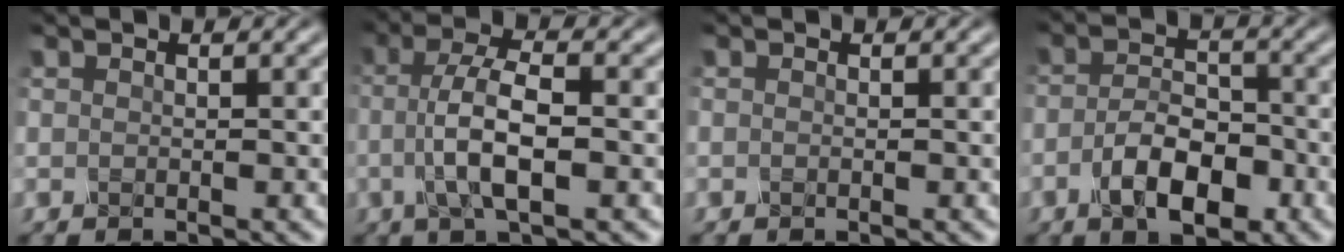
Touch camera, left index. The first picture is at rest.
{"total": 5.4, "force": [-0.9, 1.7, 5.1], "torque": [-0.100, 0.002, -0.025]}
{"total": 0.0}
{"total": 5.4, "force": [-2.5, 2.7, 4.0], "torque": [-0.069, -0.001, -0.051]}